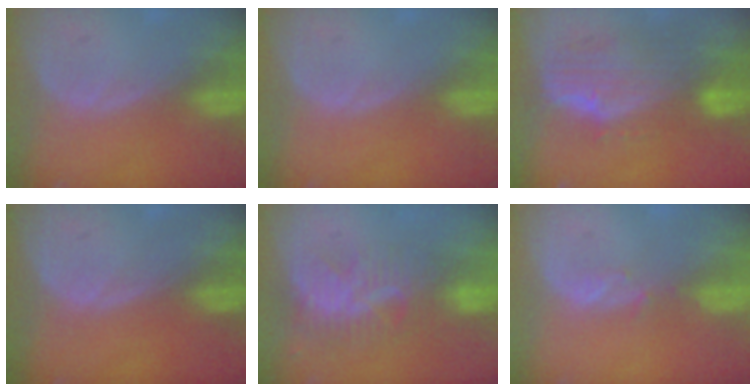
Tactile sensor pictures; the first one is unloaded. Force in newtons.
{"total": 0.0}
{"total": 9.9, "press": 8.8, "slide": 4.5}
{"total": 0.0}
{"total": 8.6, "press": 7.6, "slide": 4.1}
{"total": 1.1, "press": 1.1, "slide": 0.2}